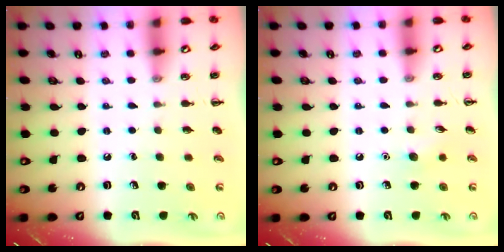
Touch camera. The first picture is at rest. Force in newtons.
{"total": 4.7, "press": 4.5, "slide": 1.2}